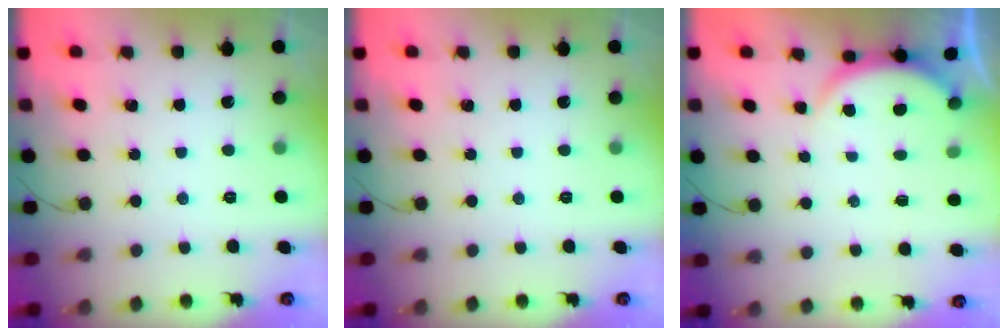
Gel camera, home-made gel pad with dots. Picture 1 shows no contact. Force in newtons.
{"total": 0.0}
{"total": 2.9, "press": 2.8, "slide": 0.6}